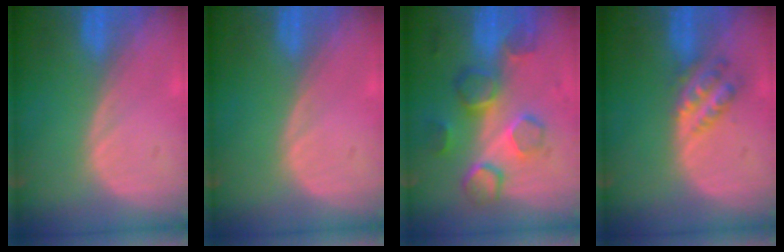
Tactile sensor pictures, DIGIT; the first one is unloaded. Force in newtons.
{"total": 0.0}
{"total": 8.6, "press": 8.0, "slide": 3.0}
{"total": 4.6, "press": 4.1, "slide": 2.2}